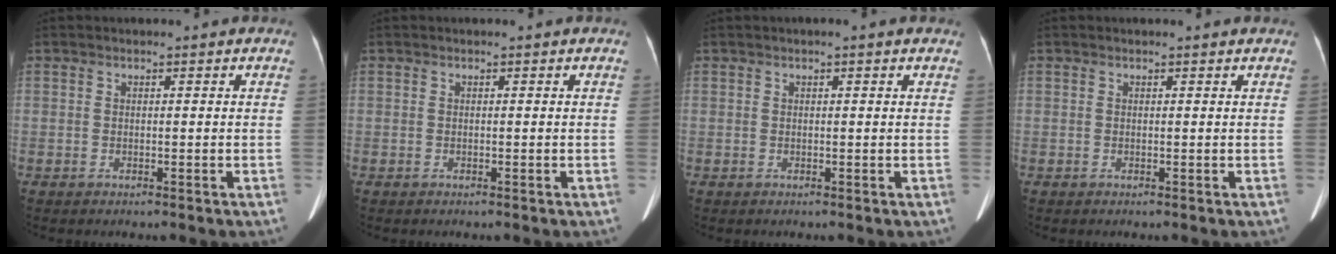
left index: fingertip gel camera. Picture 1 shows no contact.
{"total": 0.0}
{"total": 0.8, "force": [0.4, 0.0, 0.7], "torque": [-0.015, 0.007, 0.006]}
{"total": 0.8, "force": [0.8, 0.1, 0.2], "torque": [-0.009, 0.002, 0.005]}